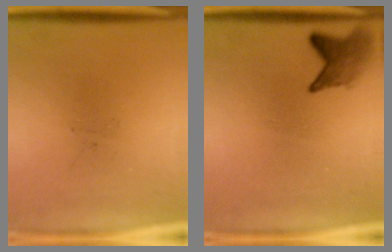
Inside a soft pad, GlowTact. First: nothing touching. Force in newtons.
{"total": 2.9}